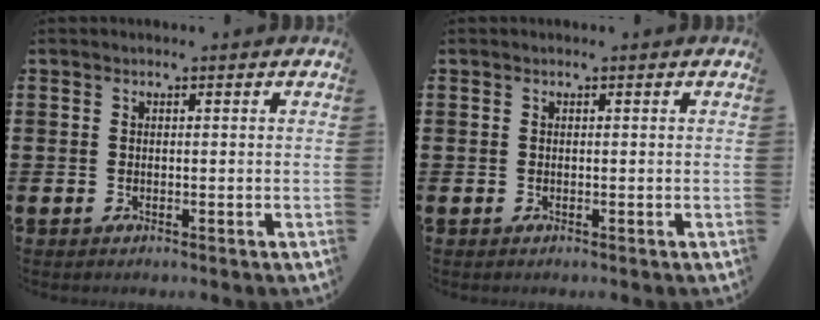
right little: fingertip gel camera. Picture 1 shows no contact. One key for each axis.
{"total": 0.0}